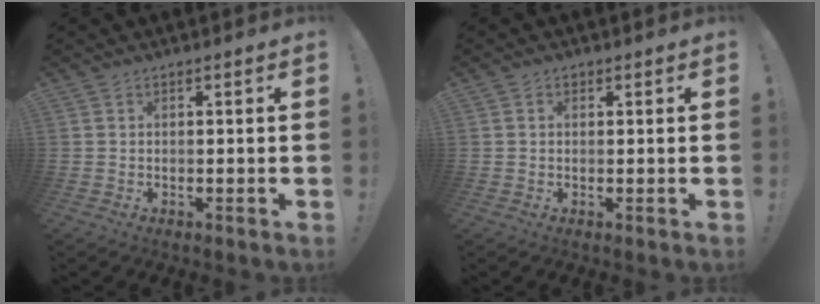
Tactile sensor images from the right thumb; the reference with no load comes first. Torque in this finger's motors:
{"motor_torque": [0.25, -0.37, -0.13, 0.09, 0.09]}